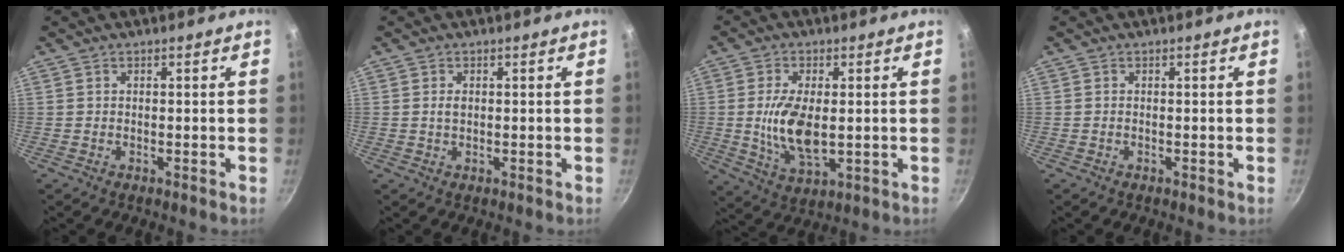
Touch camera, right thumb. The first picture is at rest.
{"total": 1.4, "force": [0.2, 1.0, 1.0], "torque": [-0.015, 0.001, 0.003]}
{"total": 10.2, "force": [0.0, 5.1, 8.9], "torque": [-0.170, -0.012, 0.005]}
{"total": 0.0}